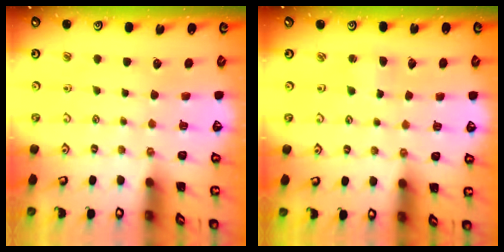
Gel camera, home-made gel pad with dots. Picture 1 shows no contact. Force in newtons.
{"total": 2.7, "press": 2.6, "slide": 0.4}